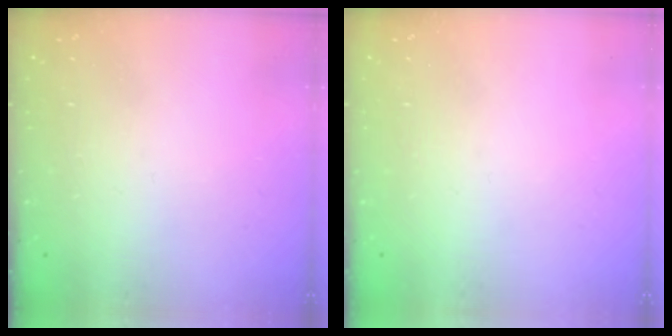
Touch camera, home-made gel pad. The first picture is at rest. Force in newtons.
{"total": 0.0}